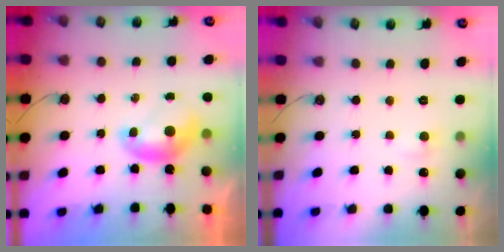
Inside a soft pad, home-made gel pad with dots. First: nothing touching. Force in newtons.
{"total": 1.5, "press": 1.4, "slide": 0.6}